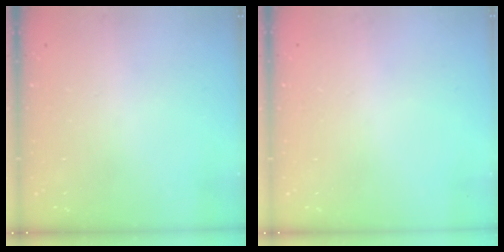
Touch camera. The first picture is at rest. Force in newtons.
{"total": 0.8, "press": 0.8, "slide": 0.1}